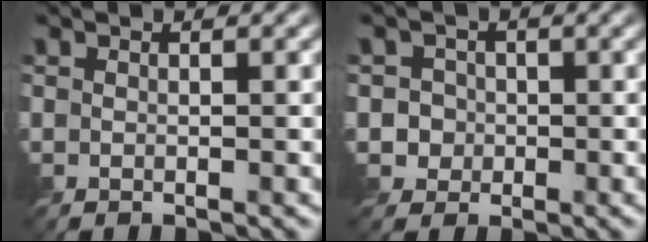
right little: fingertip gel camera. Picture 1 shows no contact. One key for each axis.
{"total": 2.8, "fx": -0.3, "fy": 2.8, "fz": 0.5, "tx": 0.012, "ty": 0.012, "tz": -0.014}